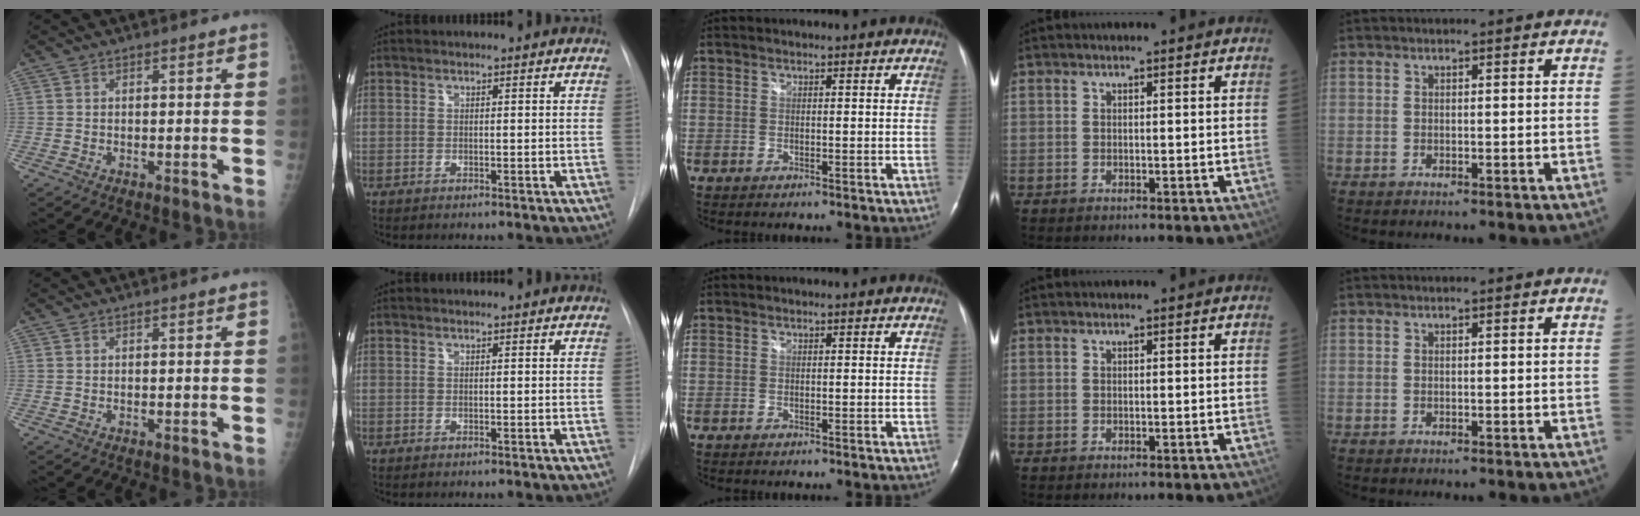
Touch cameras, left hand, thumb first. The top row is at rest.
{}